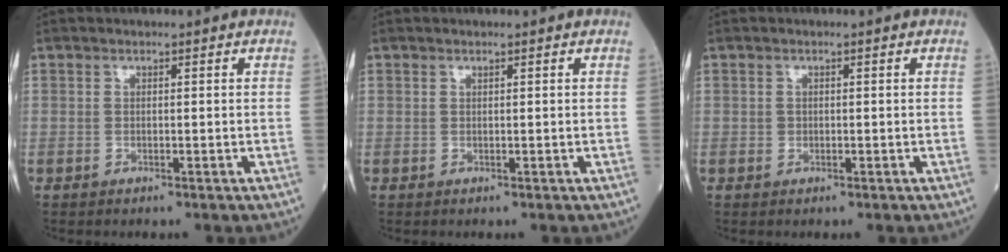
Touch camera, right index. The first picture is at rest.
{"total": 0.0}
{"total": 0.6, "force": [0.0, 0.5, 0.1], "torque": [0.002, 0.002, -0.001]}